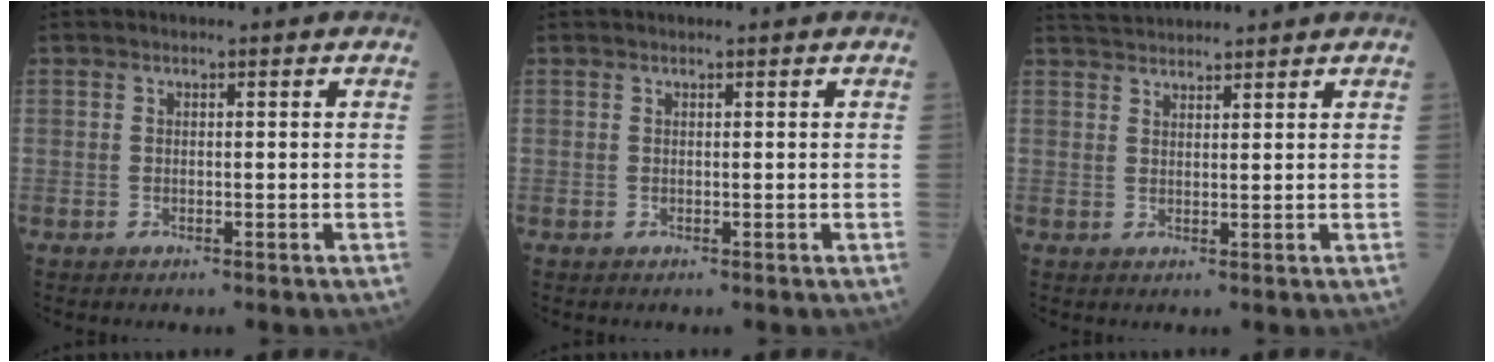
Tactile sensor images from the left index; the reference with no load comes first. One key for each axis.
{"total": 0.8, "fx": 0.7, "fy": 0.0, "fz": 0.2, "tx": -0.003, "ty": 0.016, "tz": 0.013}
{"total": 4.8, "fx": 4.7, "fy": -0.2, "fz": 0.9, "tx": -0.020, "ty": 0.034, "tz": 0.084}